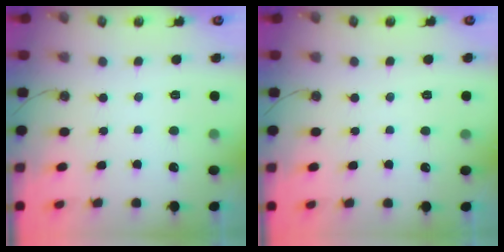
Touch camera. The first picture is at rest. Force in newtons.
{"total": 4.1, "press": 0.3, "slide": 4.1}